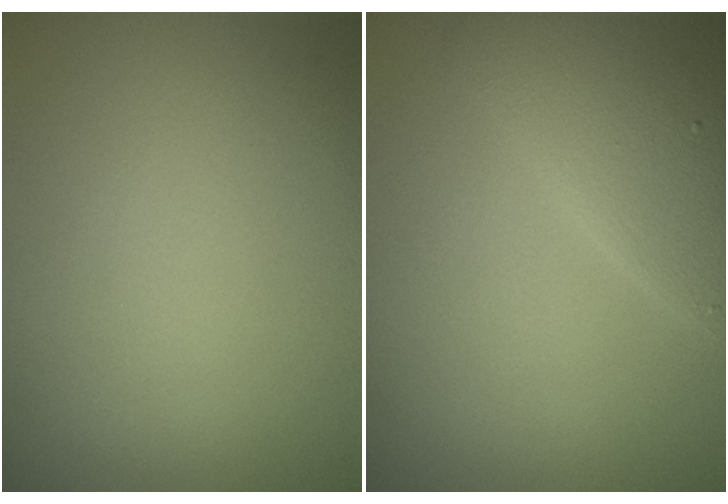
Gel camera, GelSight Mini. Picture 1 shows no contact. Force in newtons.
{"total": 4.7, "press": 4.7, "slide": 0.2}